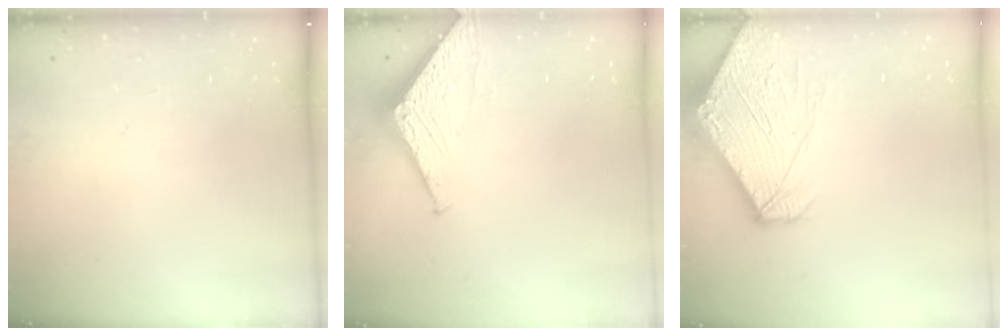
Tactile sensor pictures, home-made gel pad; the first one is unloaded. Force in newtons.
{"total": 3.5, "press": 3.4, "slide": 0.3}
{"total": 11.1, "press": 11.0, "slide": 1.2}